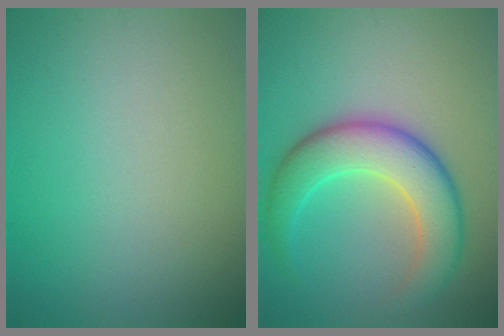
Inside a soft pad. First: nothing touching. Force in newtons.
{"total": 6.9, "press": 6.9, "slide": 0.1}